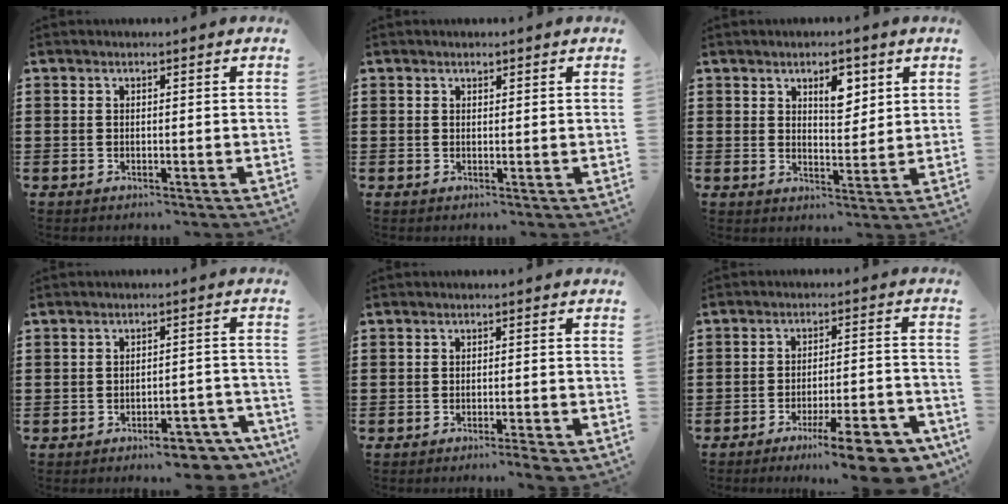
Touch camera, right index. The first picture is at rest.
{"total": 0.8, "force": [0.6, 0.5, 0.3], "torque": [-0.006, 0.002, 0.012]}
{"total": 5.2, "force": [2.7, 2.7, 3.6], "torque": [-0.048, -0.001, 0.038]}
{"total": 5.3, "force": [-4.9, 1.1, 1.8], "torque": [-0.023, 0.007, -0.092]}
{"total": 1.5, "force": [-1.2, -0.1, 1.0], "torque": [-0.016, -0.003, -0.022]}
{"total": 9.9, "force": [-7.1, 1.1, 6.8], "torque": [-0.097, 0.011, -0.126]}